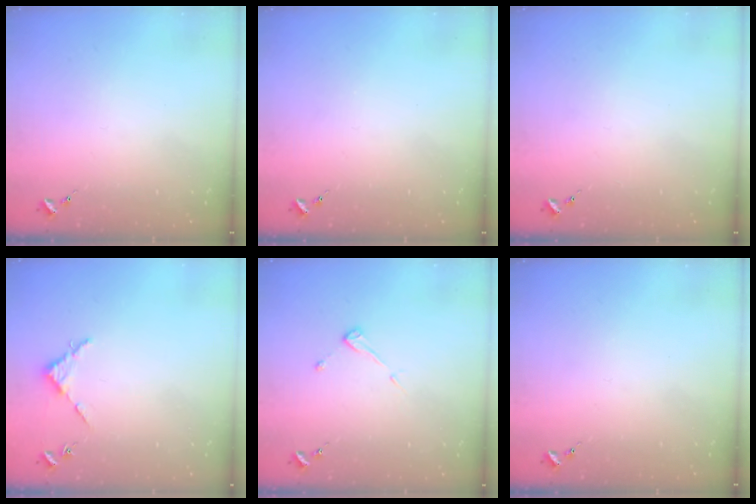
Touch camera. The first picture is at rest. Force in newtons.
{"total": 0.0}
{"total": 0.0}
{"total": 2.7, "press": 2.7, "slide": 0.3}
{"total": 3.8, "press": 3.8, "slide": 0.3}
{"total": 0.0}